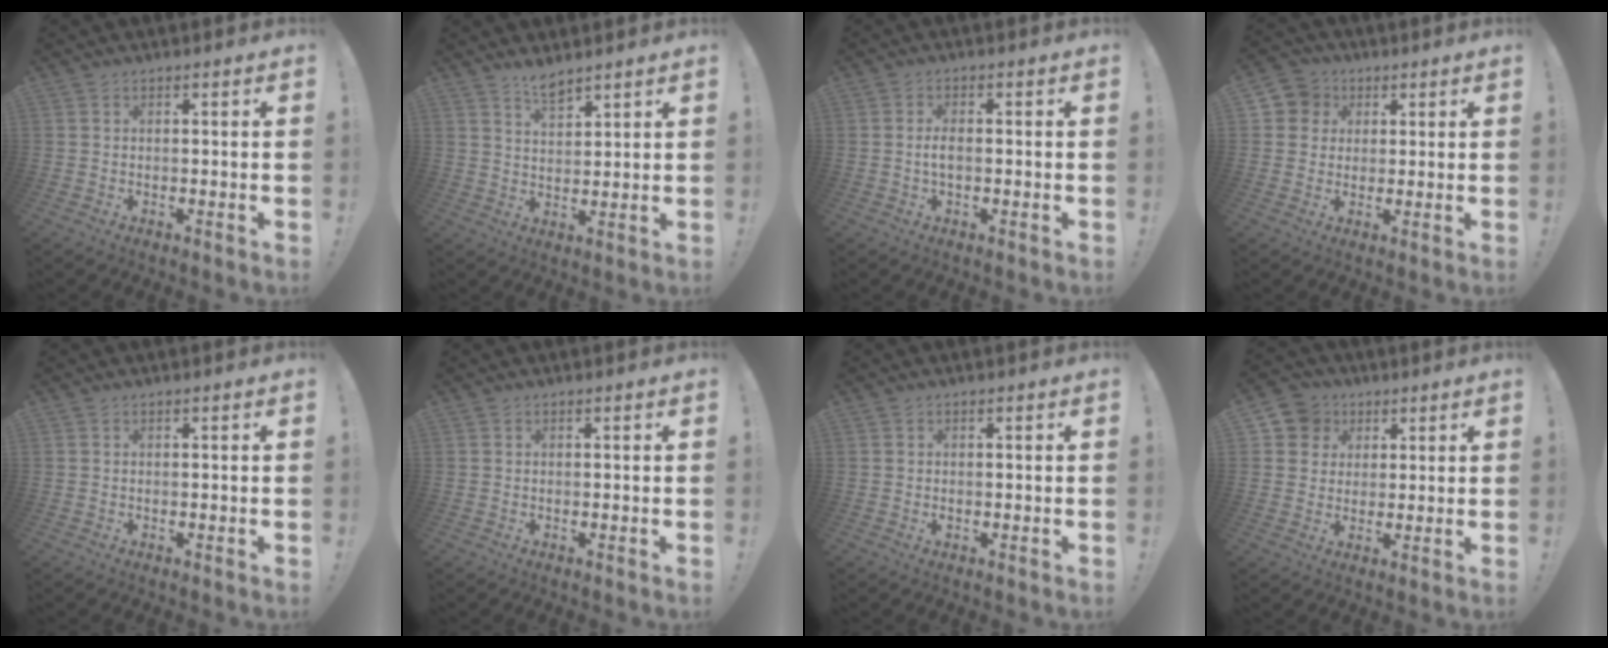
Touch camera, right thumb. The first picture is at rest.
{"total": 5.2, "force": [4.5, 1.4, 2.2], "torque": [-0.036, -0.029, 0.079]}
{"total": 3.2, "force": [-0.6, 1.3, 2.8], "torque": [-0.062, 0.006, -0.012]}
{"total": 6.7, "force": [1.7, 6.3, 1.2], "torque": [-0.018, -0.006, 0.035]}
{"total": 0.0}
{"total": 0.0}
{"total": 0.0}
{"total": 8.3, "force": [3.0, 7.5, 1.7], "torque": [-0.024, -0.014, 0.063]}